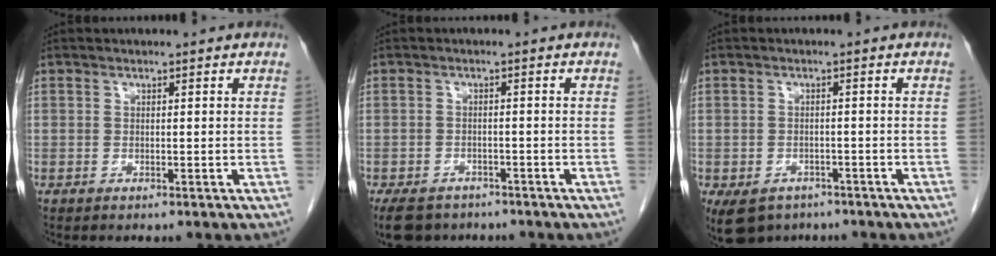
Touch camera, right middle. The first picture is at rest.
{"total": 7.1, "force": [-5.6, 3.7, 2.2], "torque": [-0.037, -0.006, -0.086]}
{"total": 7.0, "force": [-4.8, 4.7, 2.1], "torque": [-0.042, 0.000, -0.068]}